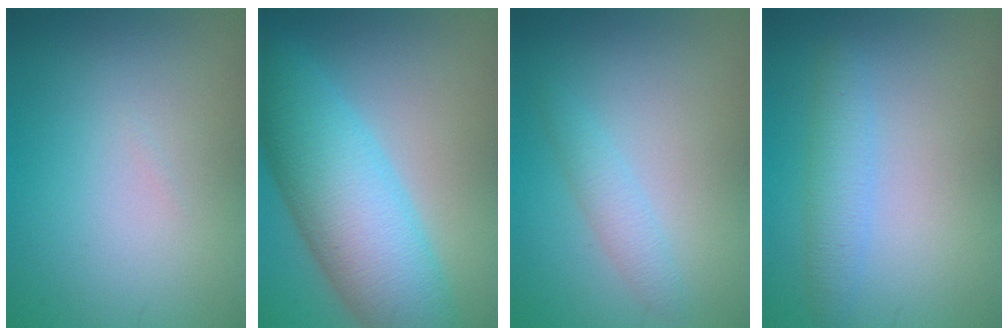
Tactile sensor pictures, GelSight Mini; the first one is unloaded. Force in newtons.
{"total": 9.9, "press": 9.9, "slide": 0.2}
{"total": 1.7, "press": 1.7, "slide": 0.1}
{"total": 2.3, "press": 2.3, "slide": 0.2}